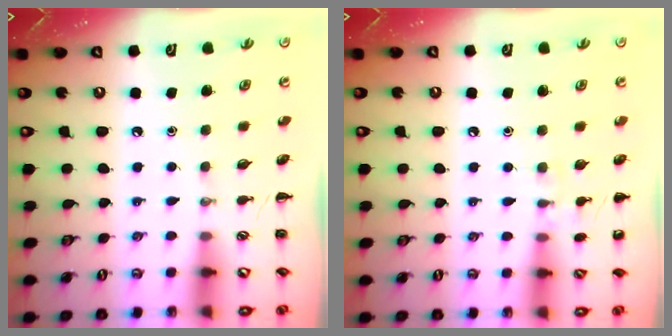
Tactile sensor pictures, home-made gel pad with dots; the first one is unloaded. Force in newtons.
{"total": 6.8, "press": 6.5, "slide": 2.0}